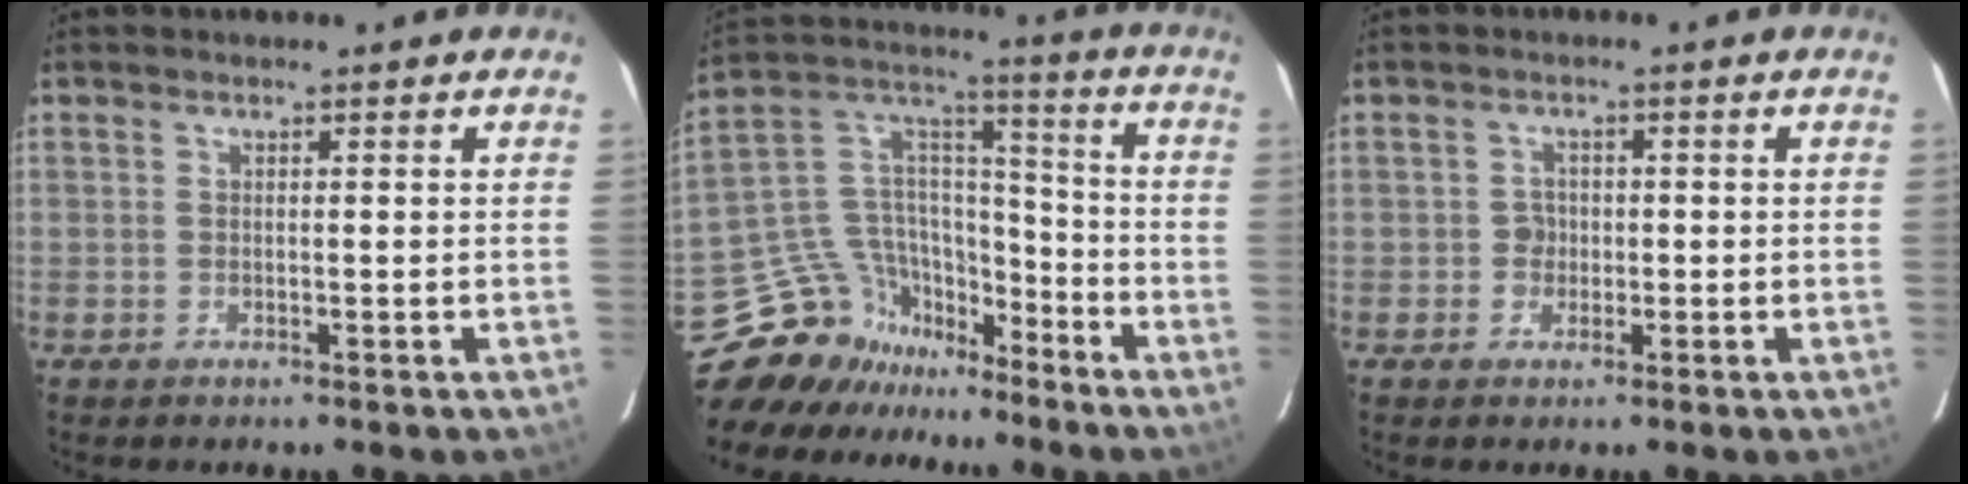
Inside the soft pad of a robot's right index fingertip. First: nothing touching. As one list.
[{"total": 16.4, "force": [-13.5, 9.0, 2.3], "torque": [-0.054, 0.087, -0.231]}, {"total": 2.1, "force": [-0.4, 1.9, 0.7], "torque": [-0.005, 0.006, -0.006]}]